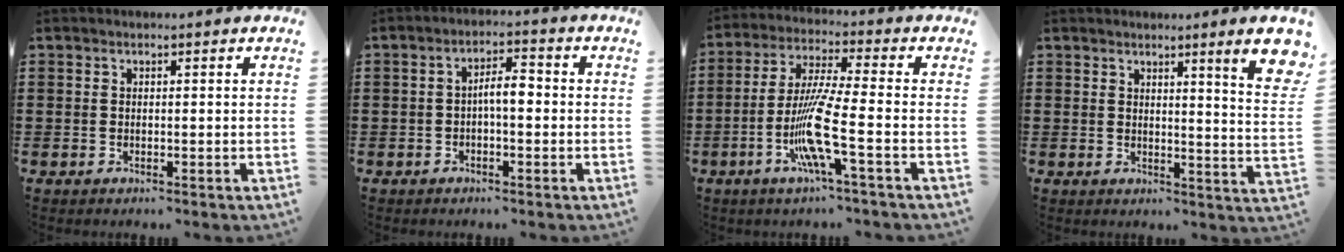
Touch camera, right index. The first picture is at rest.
{"total": 3.7, "force": [-0.4, 1.1, 3.5], "torque": [-0.066, 0.010, -0.011]}
{"total": 10.4, "force": [-3.6, 0.5, 9.8], "torque": [-0.210, -0.019, -0.075]}
{"total": 6.2, "force": [3.6, -0.1, 5.1], "torque": [-0.082, -0.021, 0.055]}